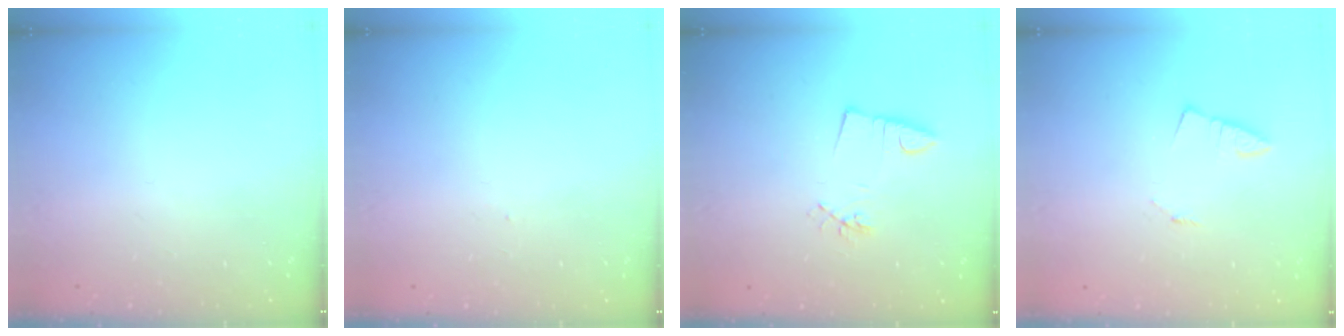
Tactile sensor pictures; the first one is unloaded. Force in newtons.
{"total": 2.1, "press": 2.1, "slide": 0.1}
{"total": 3.3, "press": 1.9, "slide": 2.8}
{"total": 1.3, "press": 1.3, "slide": 0.1}